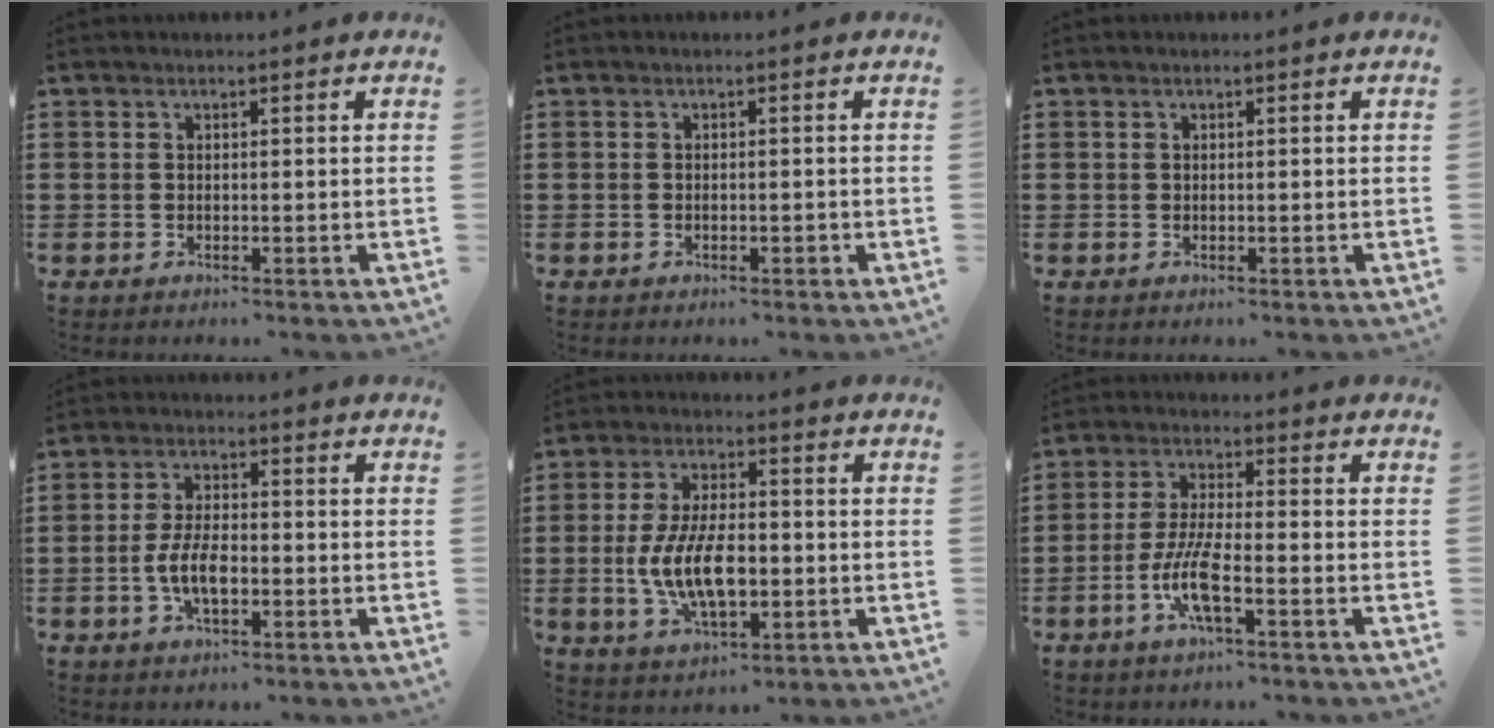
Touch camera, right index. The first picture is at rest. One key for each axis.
{"total": 0.8, "fx": -0.5, "fy": 0.1, "fz": 0.6, "tx": -0.015, "ty": -0.009, "tz": -0.006}
{"total": 0.0}
{"total": 5.9, "fx": -1.5, "fy": 2.6, "fz": 5.1, "tx": -0.115, "ty": -0.002, "tz": -0.034}
{"total": 10.0, "fx": -1.6, "fy": 4.9, "fz": 8.5, "tx": -0.180, "ty": -0.005, "tz": -0.034}
{"total": 7.4, "fx": -3.0, "fy": 1.4, "fz": 6.6, "tx": -0.150, "ty": -0.018, "tz": -0.060}